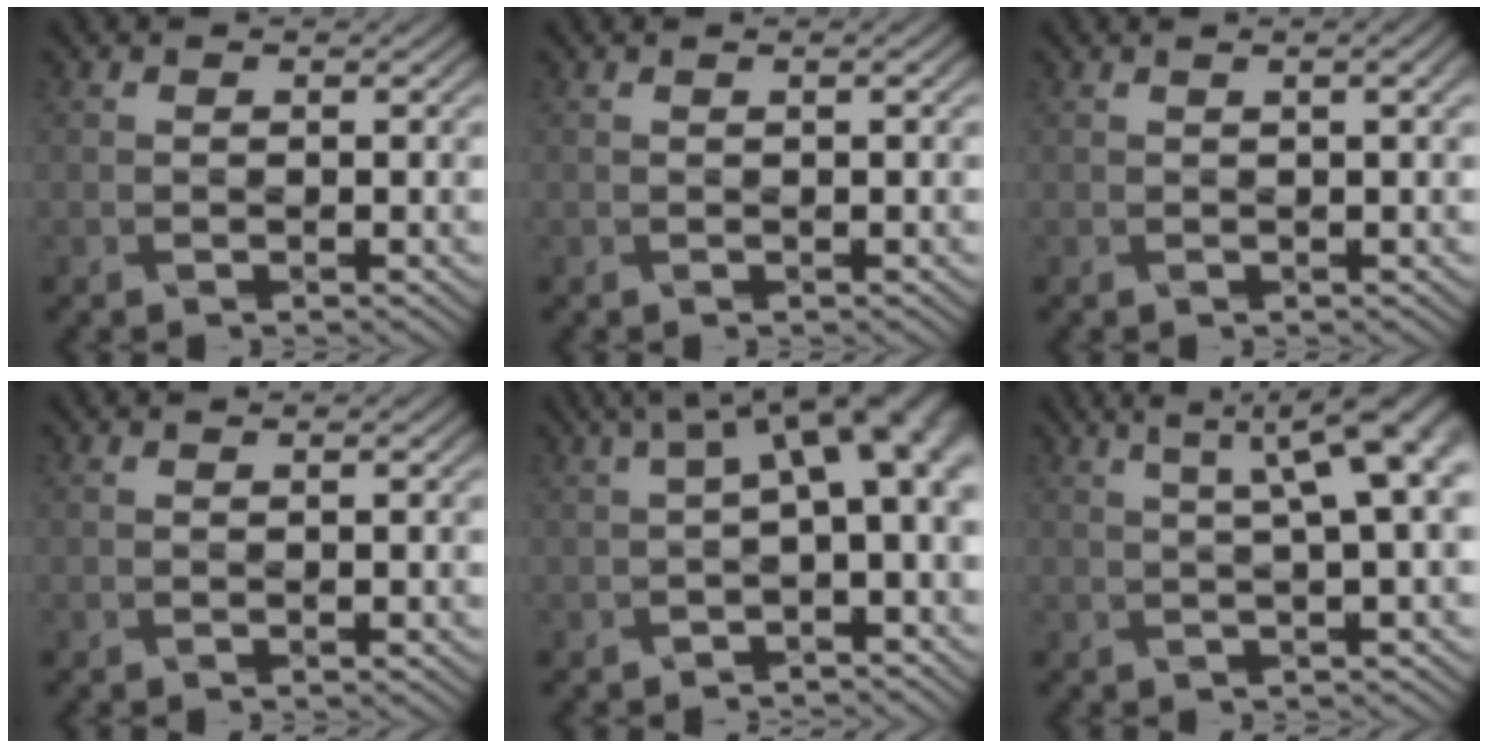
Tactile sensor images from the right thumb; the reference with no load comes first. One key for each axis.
{"total": 0.8, "fx": 0.1, "fy": 0.1, "fz": 0.8, "tx": -0.015, "ty": 0.005, "tz": 0.002}
{"total": 2.4, "fx": 0.7, "fy": 0.6, "fz": 2.2, "tx": -0.029, "ty": 0.006, "tz": 0.006}
{"total": 0.6, "fx": 0.2, "fy": 0.0, "fz": 0.5, "tx": -0.010, "ty": 0.004, "tz": 0.004}
{"total": 9.1, "fx": 1.5, "fy": 3.6, "fz": 8.3, "tx": -0.117, "ty": 0.016, "tz": 0.025}
{"total": 9.2, "fx": 3.0, "fy": 2.5, "fz": 8.4, "tx": -0.095, "ty": 0.037, "tz": 0.037}